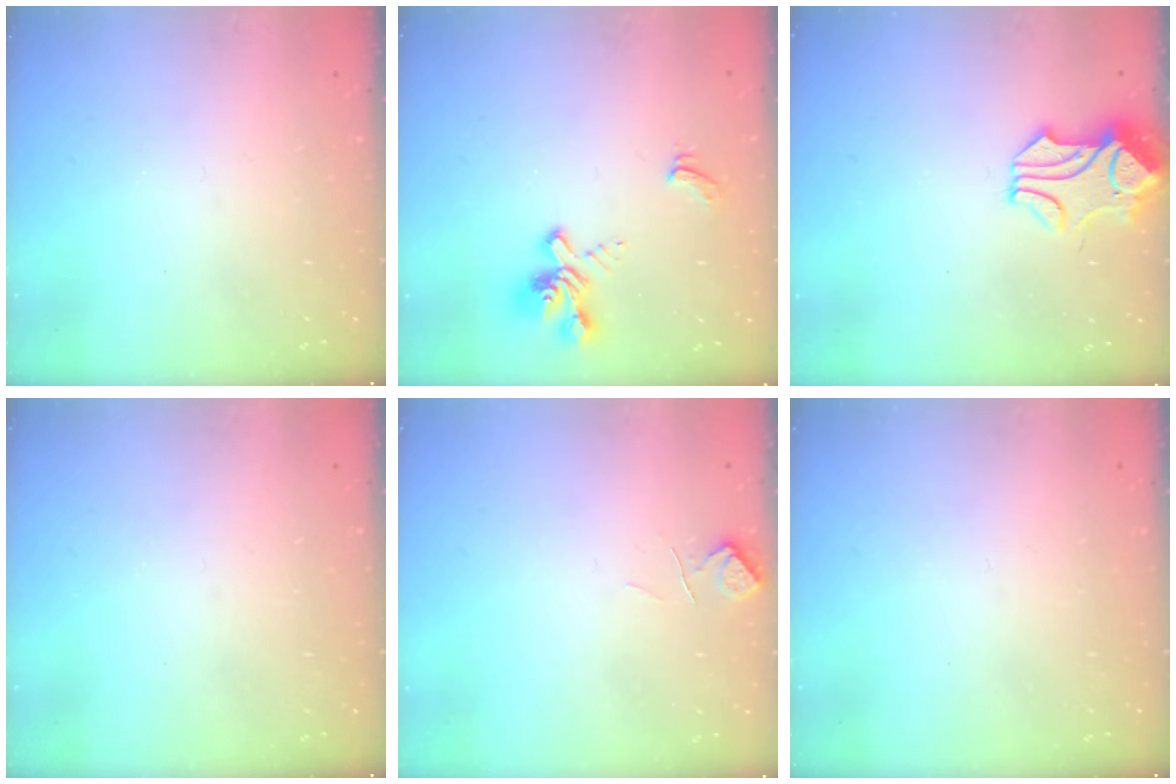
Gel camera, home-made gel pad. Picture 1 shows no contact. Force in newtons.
{"total": 2.9, "press": 2.7, "slide": 1.2}
{"total": 0.9, "press": 0.2, "slide": 0.9}
{"total": 0.0}
{"total": 1.0, "press": 0.7, "slide": 0.6}
{"total": 0.0}